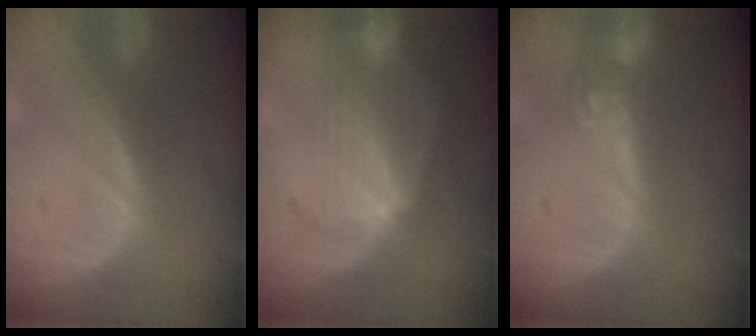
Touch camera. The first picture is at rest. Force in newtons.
{"total": 7.3, "press": 6.9, "slide": 2.6}
{"total": 4.7, "press": 4.2, "slide": 2.2}